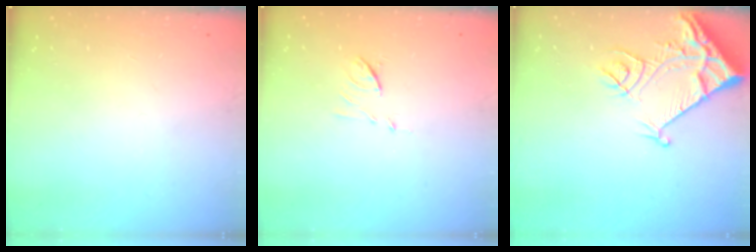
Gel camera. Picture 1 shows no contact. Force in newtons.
{"total": 6.0, "press": 5.9, "slide": 0.6}
{"total": 12.6, "press": 12.5, "slide": 1.5}